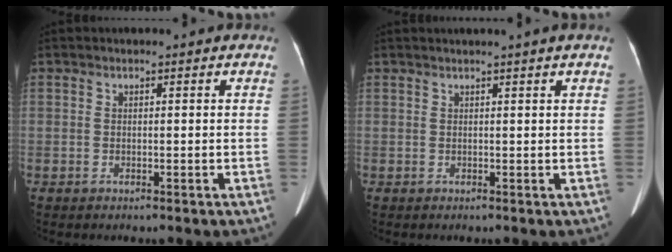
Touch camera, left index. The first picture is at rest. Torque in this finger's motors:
{"motor_torque": [0.74, -1.07, 0.09, 0.10]}